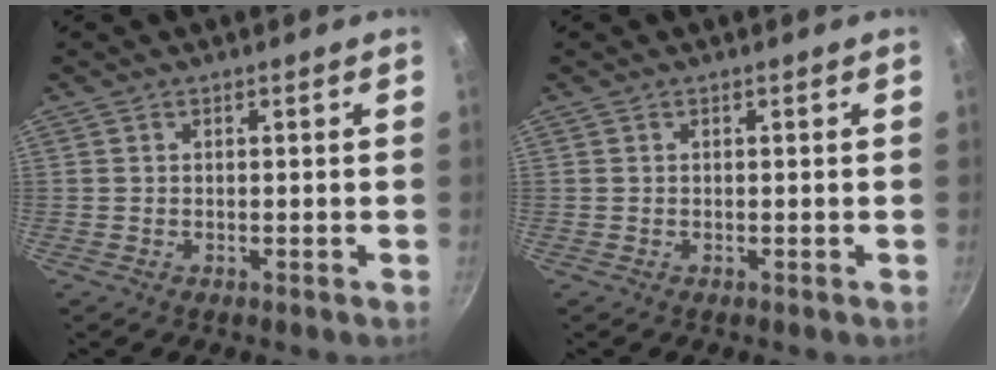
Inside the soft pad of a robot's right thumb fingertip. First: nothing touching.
{"total": 0.0}